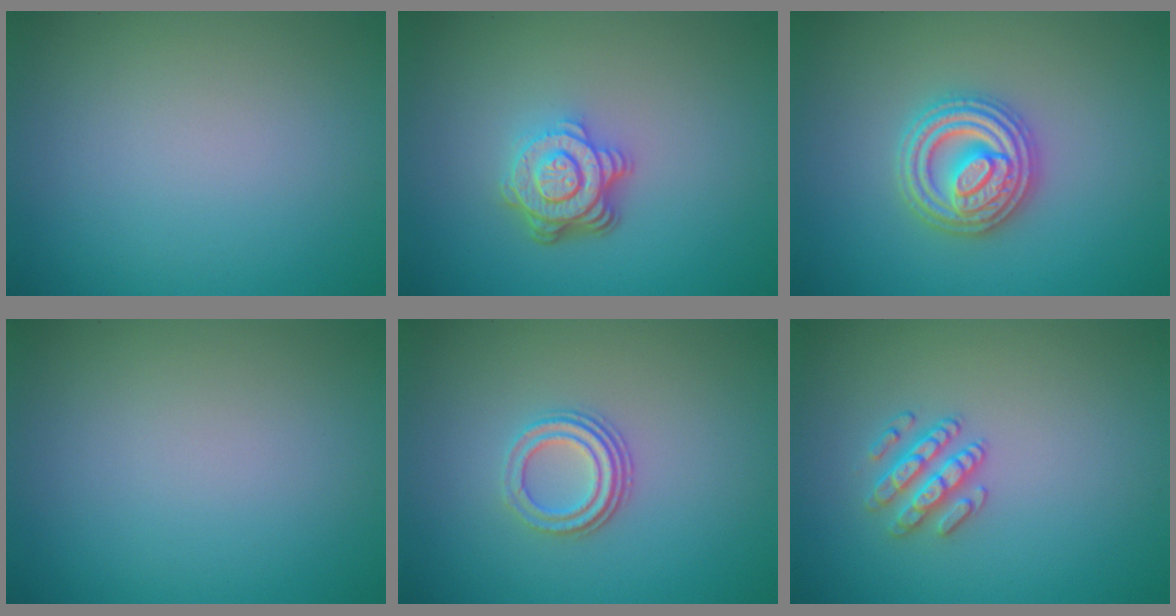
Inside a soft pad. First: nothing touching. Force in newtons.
{"total": 4.7, "press": 3.4, "slide": 3.2}
{"total": 4.9, "press": 4.9, "slide": 0.8}
{"total": 0.0}
{"total": 3.0, "press": 2.3, "slide": 1.9}
{"total": 2.5, "press": 2.5, "slide": 0.4}